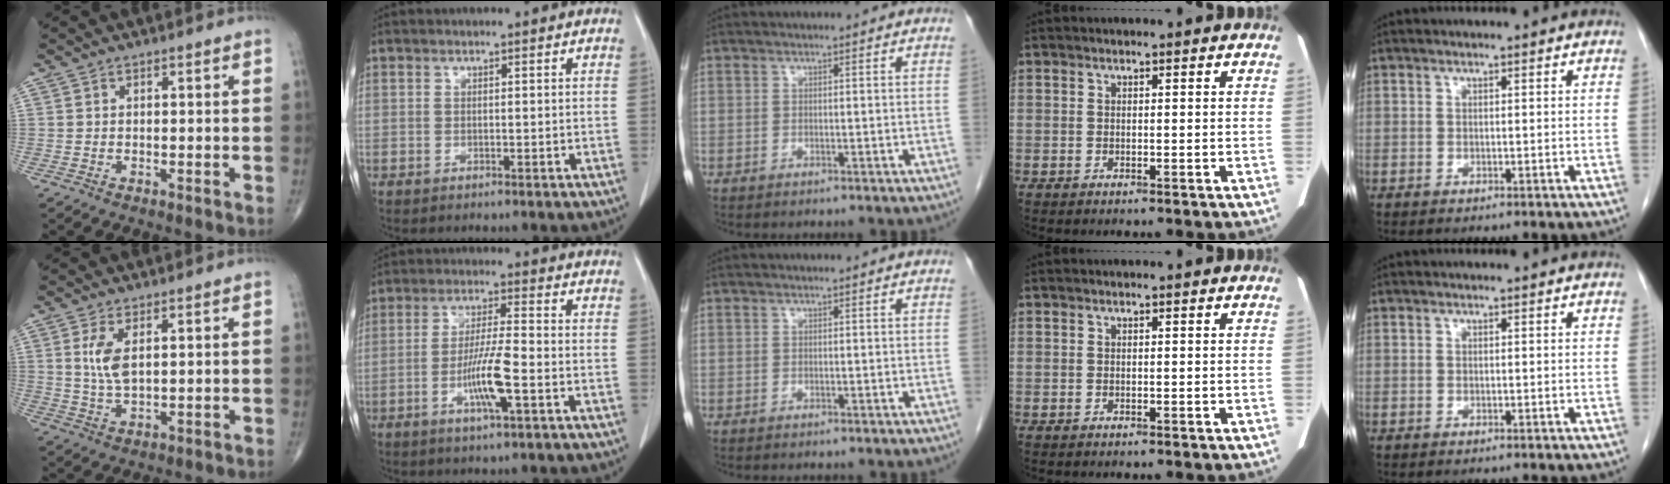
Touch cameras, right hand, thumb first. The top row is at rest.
{"thumb": {"total": 5.6, "force": [1.5, 2.5, 4.8], "torque": [-0.101, -0.010, 0.037]}, "index": {"total": 7.9, "force": [-2.7, 0.3, 7.4], "torque": [-0.141, -0.006, -0.051]}}